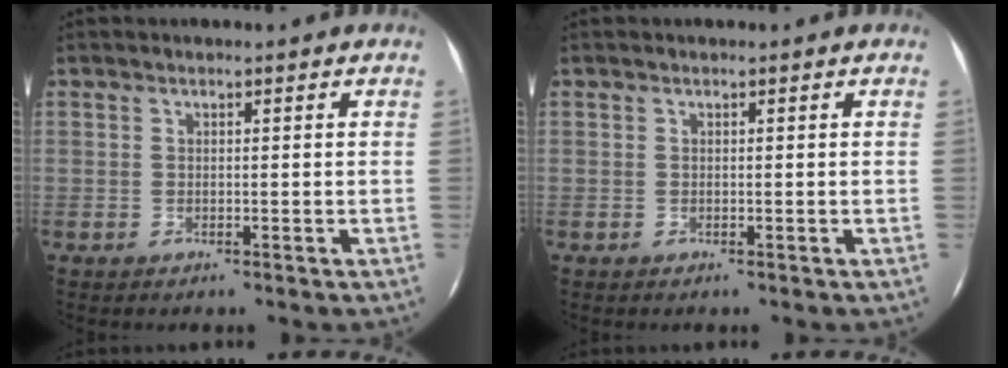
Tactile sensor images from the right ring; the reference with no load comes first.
{"total": 0.0}